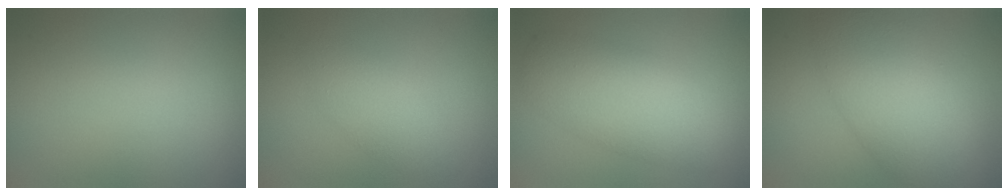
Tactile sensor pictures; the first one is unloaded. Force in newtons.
{"total": 2.2, "press": 2.2, "slide": 0.0}
{"total": 6.1, "press": 6.1, "slide": 0.4}
{"total": 7.6, "press": 7.6, "slide": 0.2}